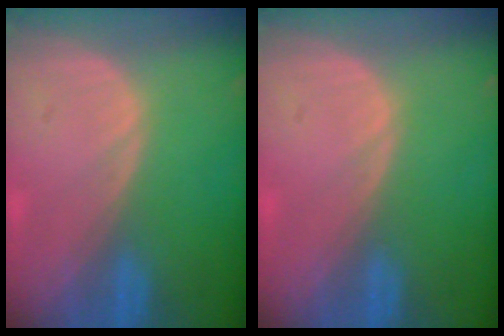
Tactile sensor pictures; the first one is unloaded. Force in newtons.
{"total": 0.0}